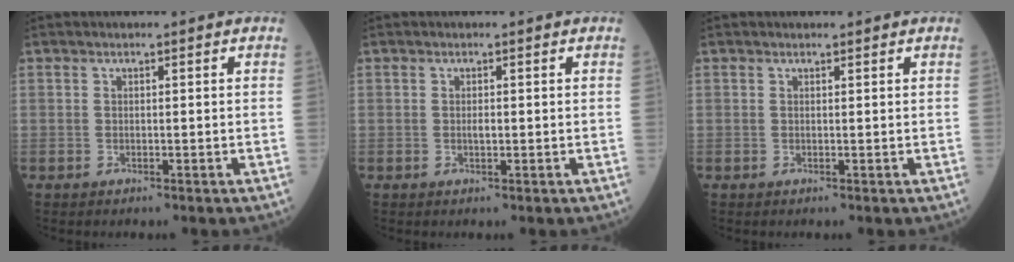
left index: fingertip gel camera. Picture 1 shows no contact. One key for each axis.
{"total": 0.5, "fx": 0.2, "fy": 0.2, "fz": 0.5, "tx": -0.015, "ty": -0.001, "tz": 0.002}
{"total": 0.7, "fx": 0.7, "fy": 0.0, "fz": 0.0, "tx": -0.010, "ty": -0.001, "tz": 0.010}